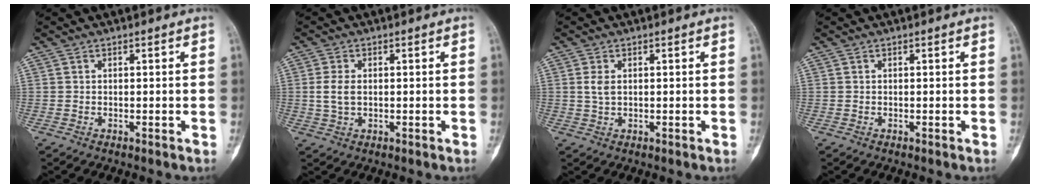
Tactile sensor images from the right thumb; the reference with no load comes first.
{"total": 3.8, "force": [0.2, 2.4, 3.0], "torque": [-0.063, 0.002, 0.005]}
{"total": 2.3, "force": [0.5, 1.3, 1.8], "torque": [-0.038, 0.003, 0.011]}
{"total": 0.0}